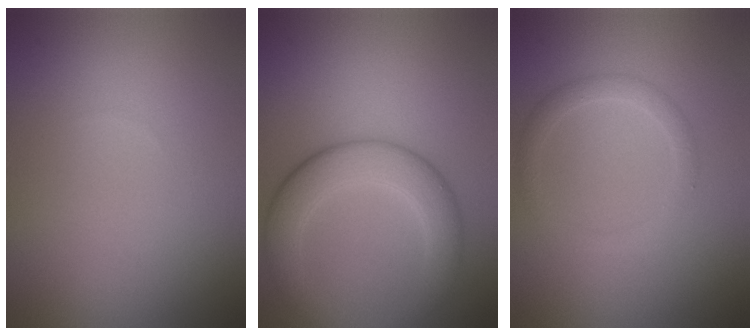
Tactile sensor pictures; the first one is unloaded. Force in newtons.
{"total": 5.3, "press": 5.3, "slide": 0.1}
{"total": 1.7, "press": 1.7, "slide": 0.0}